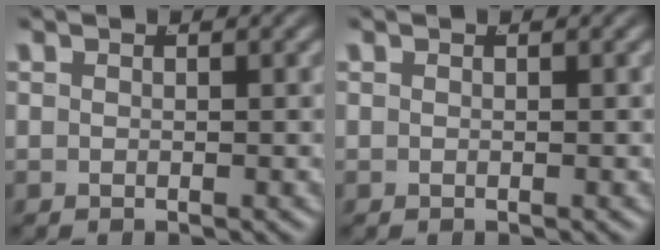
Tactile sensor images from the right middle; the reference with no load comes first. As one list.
[{"total": 0.0}]